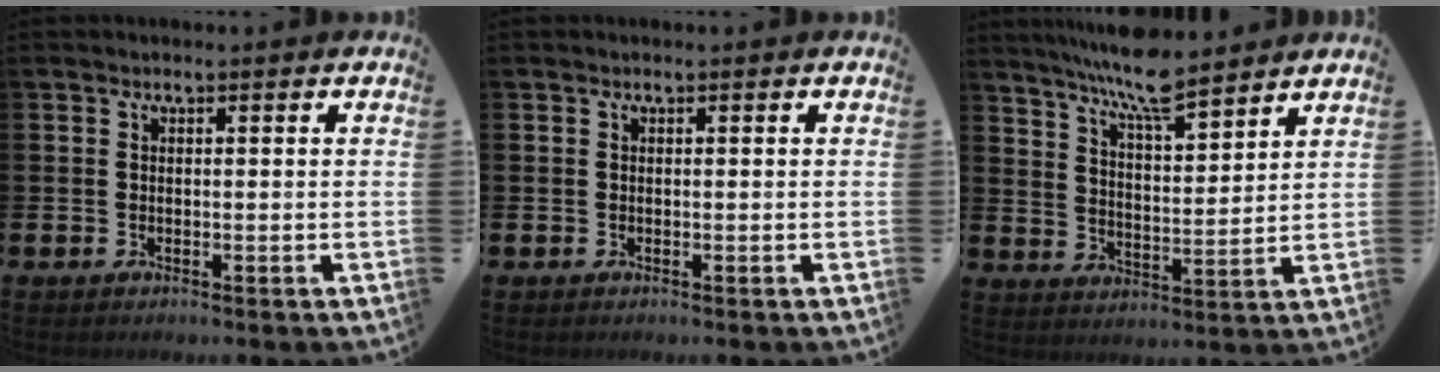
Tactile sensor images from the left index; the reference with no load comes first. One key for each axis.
{"total": 0.0}
{"total": 7.8, "fx": 7.2, "fy": 0.5, "fz": 2.7, "tx": -0.080, "ty": -0.040, "tz": 0.130}